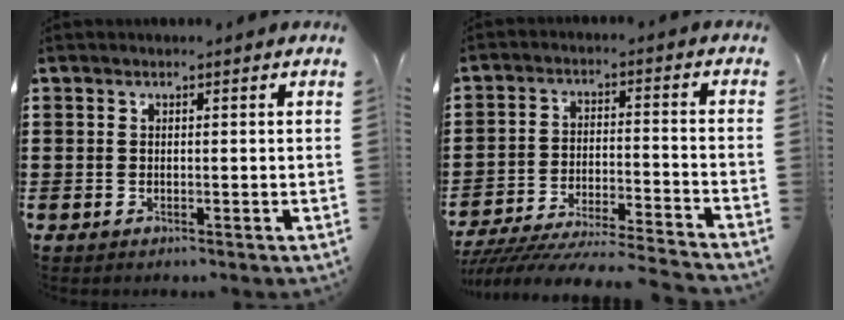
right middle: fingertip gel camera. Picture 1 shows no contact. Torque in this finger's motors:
{"motor_torque": [1.76, -0.37, 0.24, 0.16]}